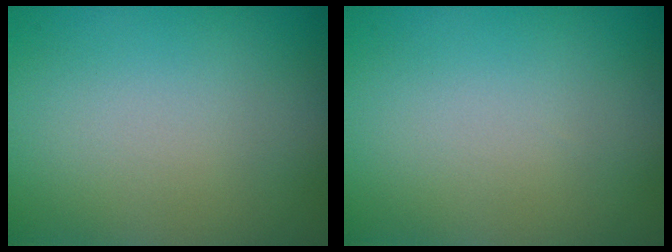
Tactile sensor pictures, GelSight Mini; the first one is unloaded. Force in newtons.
{"total": 0.0}